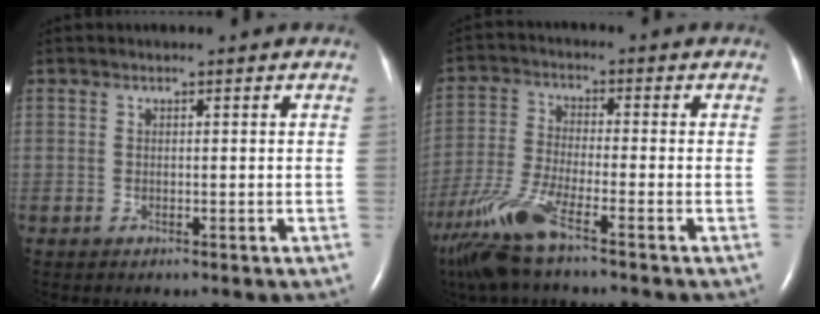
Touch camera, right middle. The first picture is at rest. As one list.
[{"total": 10.3, "force": [-7.1, 0.8, 7.5], "torque": [-0.168, -0.029, -0.138]}]